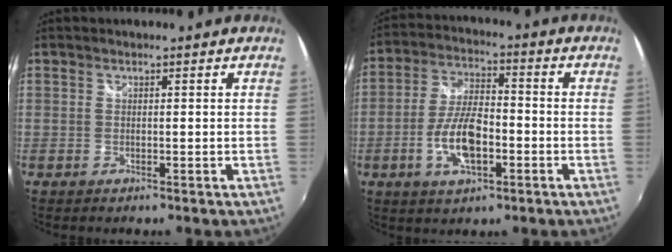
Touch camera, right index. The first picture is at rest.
{"total": 10.4, "force": [-3.5, 4.3, 8.7], "torque": [-0.179, 0.002, -0.062]}